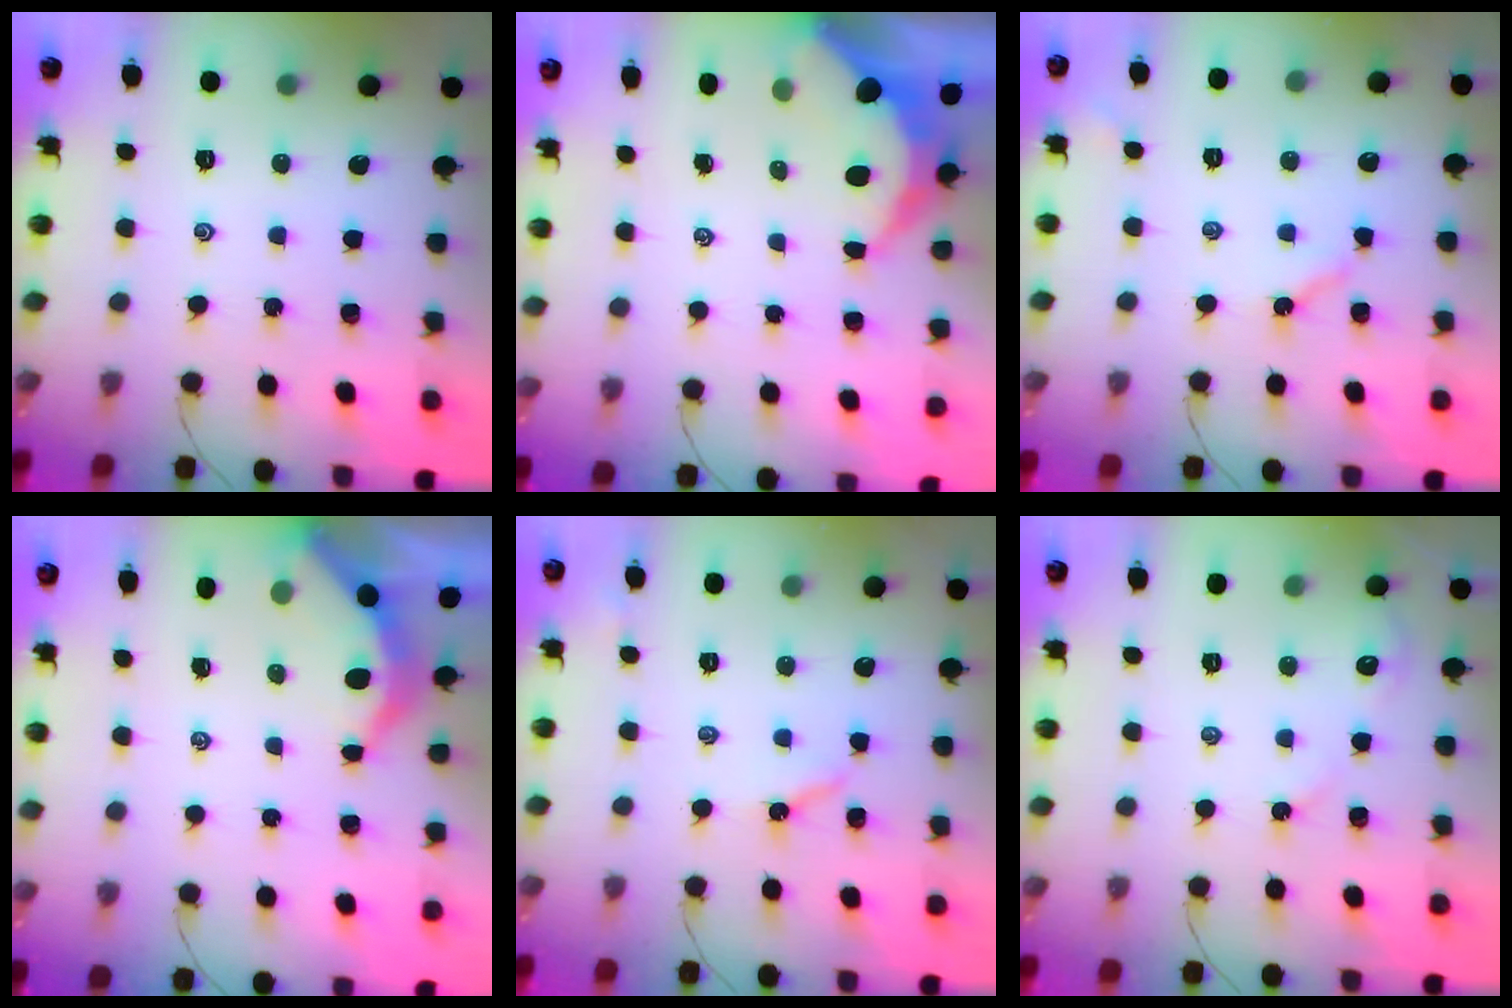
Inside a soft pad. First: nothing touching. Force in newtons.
{"total": 6.8, "press": 6.7, "slide": 0.9}
{"total": 4.0, "press": 4.0, "slide": 0.2}
{"total": 3.8, "press": 3.7, "slide": 0.5}
{"total": 3.5, "press": 3.5, "slide": 0.3}
{"total": 3.5, "press": 3.5, "slide": 0.3}